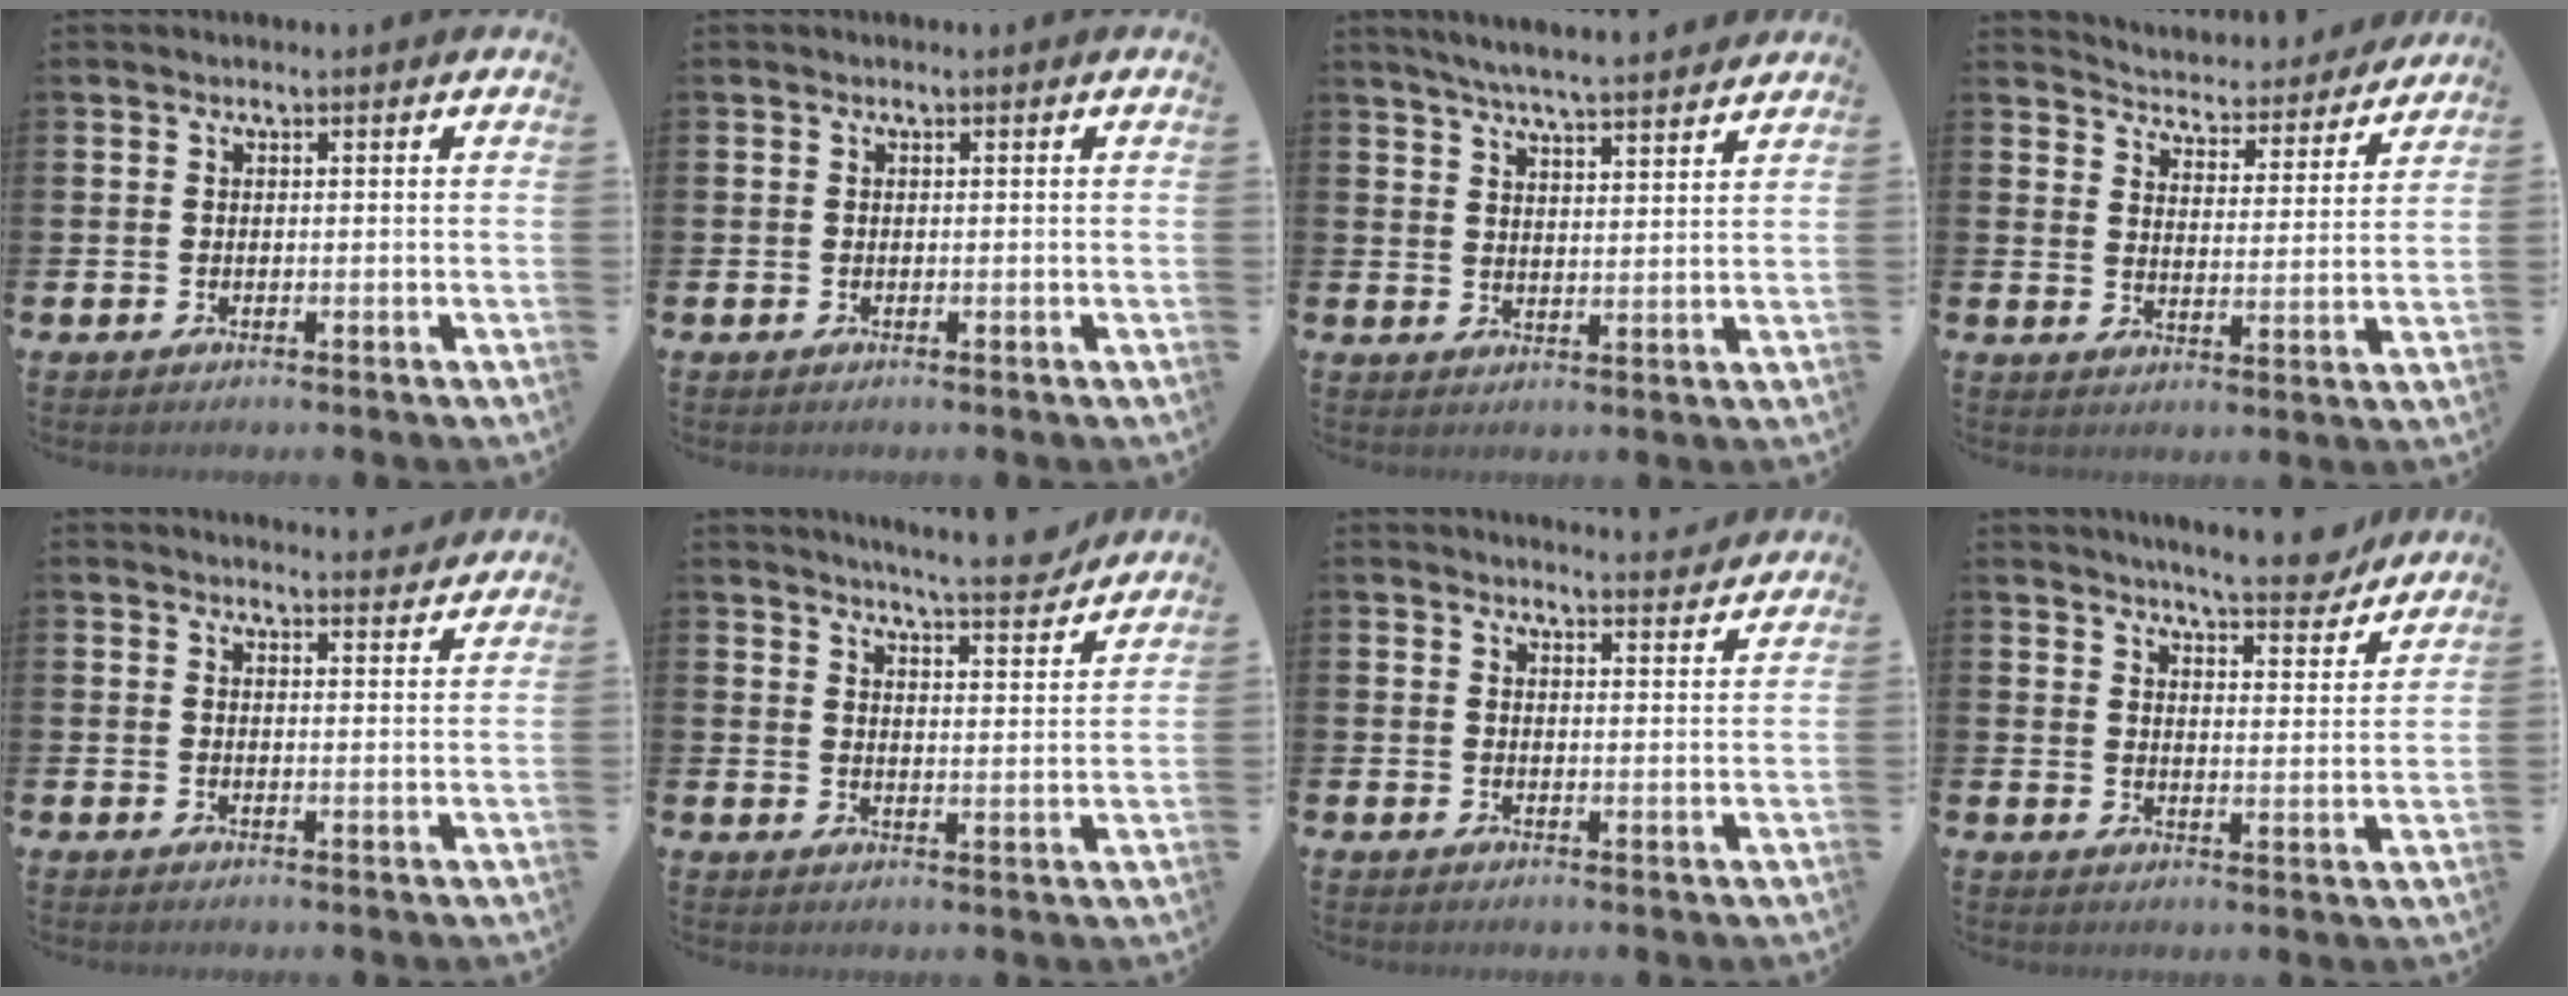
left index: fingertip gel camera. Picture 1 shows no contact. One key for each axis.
{"total": 0.0}
{"total": 5.8, "fx": 5.6, "fy": -0.3, "fz": 1.3, "tx": -0.039, "ty": -0.033, "tz": 0.099}
{"total": 4.6, "fx": 4.5, "fy": 0.8, "fz": 0.1, "tx": -0.022, "ty": -0.043, "tz": 0.074}
{"total": 2.8, "fx": 2.8, "fy": 0.1, "fz": -0.1, "tx": 0.017, "ty": -0.025, "tz": 0.046}
{"total": 6.5, "fx": 6.3, "fy": 0.0, "fz": 1.4, "tx": -0.025, "ty": -0.045, "tz": 0.109}
{"total": 3.3, "fx": 3.3, "fy": -0.1, "fz": -0.1, "tx": 0.008, "ty": -0.026, "tz": 0.056}
{"total": 6.9, "fx": 6.6, "fy": 0.5, "fz": 1.8, "tx": -0.032, "ty": -0.042, "tz": 0.114}